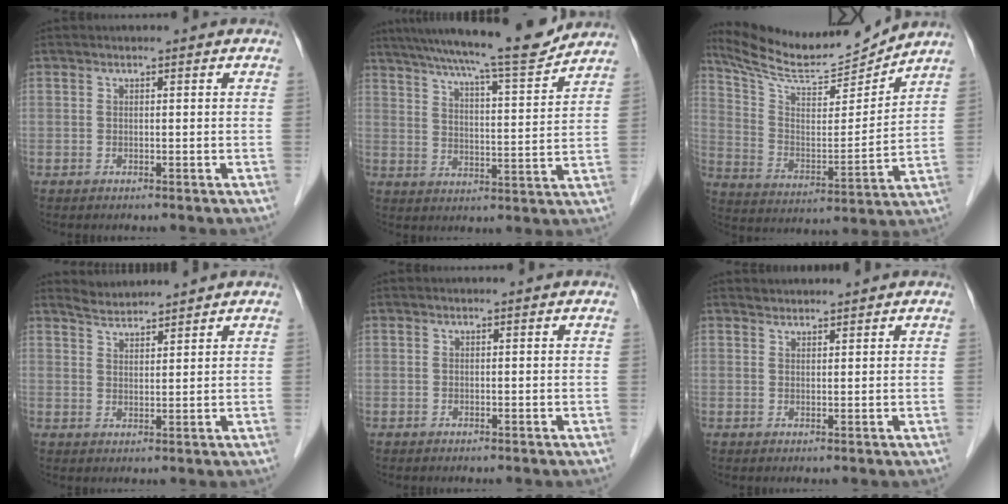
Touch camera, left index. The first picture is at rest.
{"total": 17.1, "force": [15.2, 0.2, 7.8], "torque": [-0.126, -0.006, 0.220]}
{"total": 14.0, "force": [13.7, 0.3, 2.9], "torque": [-0.066, -0.008, 0.241]}
{"total": 3.2, "force": [3.2, -0.1, -0.2], "torque": [-0.005, 0.012, 0.063]}
{"total": 0.0}
{"total": 1.4, "force": [1.4, 0.1, -0.1], "torque": [-0.005, 0.009, 0.028]}